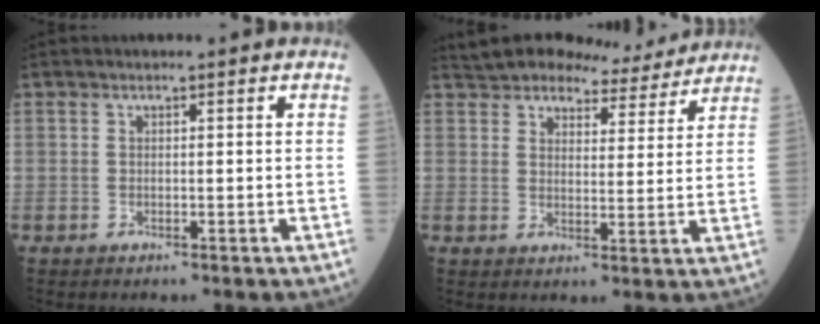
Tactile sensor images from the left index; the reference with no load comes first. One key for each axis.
{"total": 10.7, "fx": 10.2, "fy": 2.7, "fz": 2.0, "tx": -0.024, "ty": 0.009, "tz": 0.135}